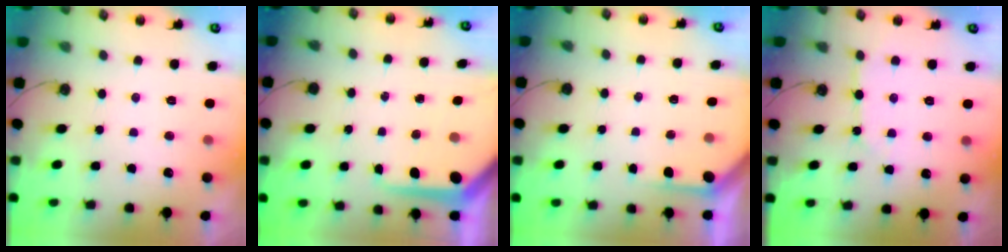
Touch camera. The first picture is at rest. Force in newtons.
{"total": 7.8, "press": 7.8, "slide": 0.2}
{"total": 1.9, "press": 1.9, "slide": 0.2}
{"total": 6.2, "press": 6.2, "slide": 0.5}